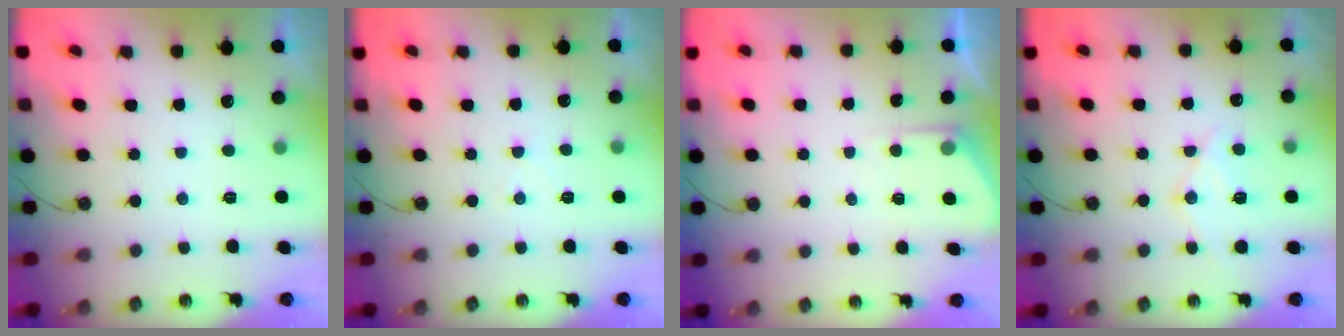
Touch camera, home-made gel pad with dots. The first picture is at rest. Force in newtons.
{"total": 2.5, "press": 2.5, "slide": 0.4}
{"total": 3.9, "press": 3.9, "slide": 0.4}
{"total": 9.9, "press": 9.9, "slide": 0.4}